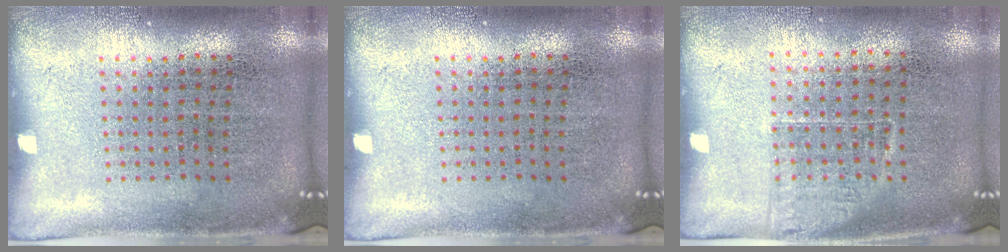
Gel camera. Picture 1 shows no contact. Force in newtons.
{"total": 0.0}
{"total": 1.2, "press": 0.9, "slide": 0.7}